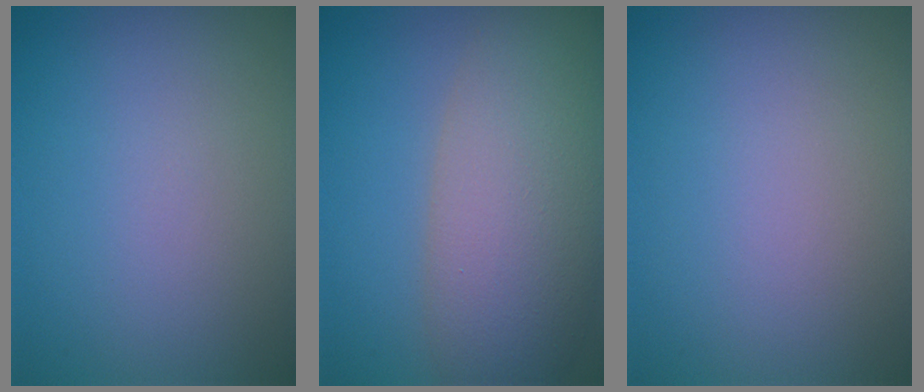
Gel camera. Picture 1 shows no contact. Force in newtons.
{"total": 8.8, "press": 8.7, "slide": 0.5}
{"total": 0.0}